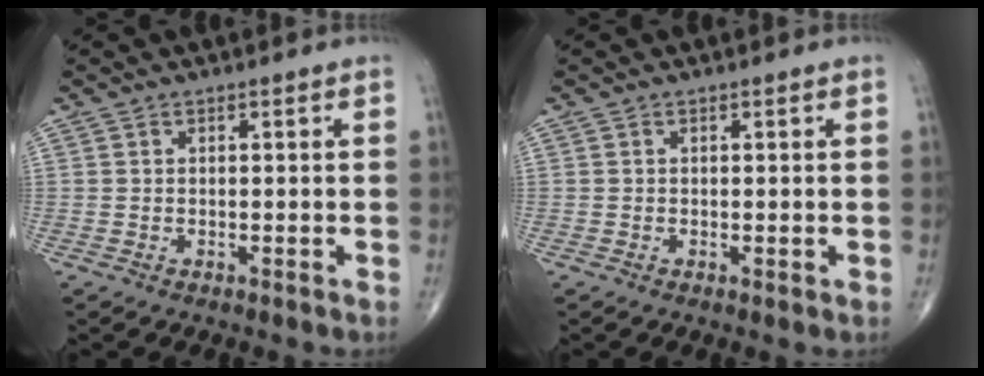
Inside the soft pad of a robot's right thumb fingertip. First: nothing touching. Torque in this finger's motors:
{"motor_torque": [-0.23, 0.07, -0.12, -0.05, -0.05]}